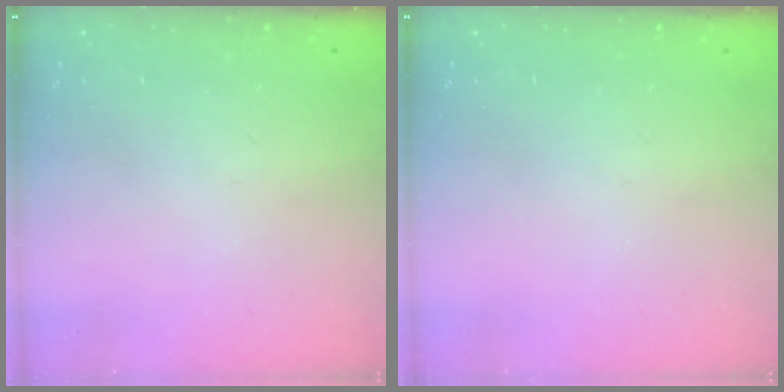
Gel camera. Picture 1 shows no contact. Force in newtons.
{"total": 0.0}